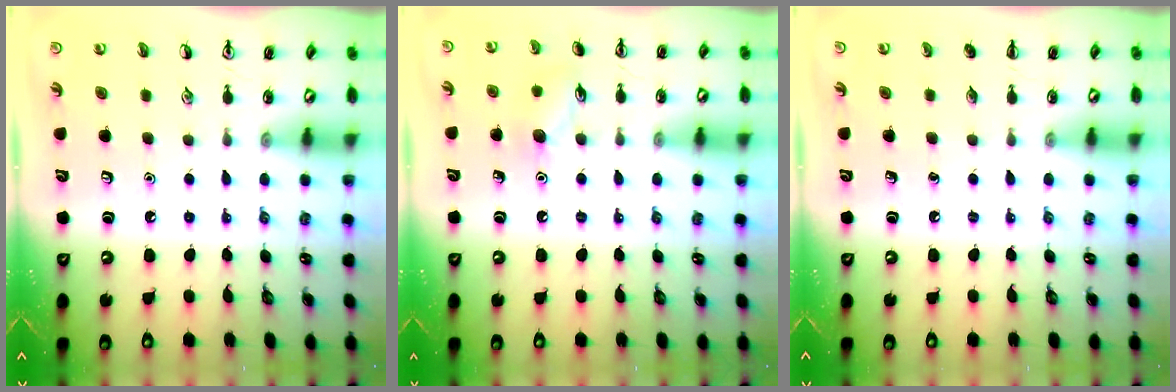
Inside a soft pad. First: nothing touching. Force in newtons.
{"total": 7.3, "press": 7.2, "slide": 1.2}
{"total": 0.0}